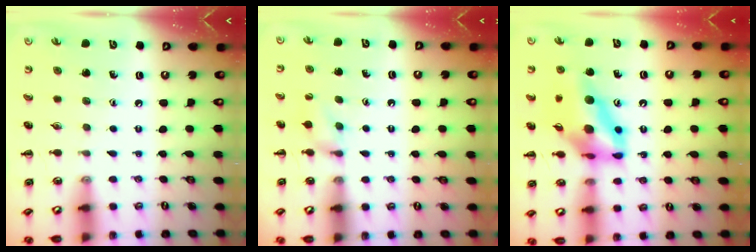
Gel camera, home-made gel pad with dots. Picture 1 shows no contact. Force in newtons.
{"total": 4.9, "press": 4.6, "slide": 1.6}
{"total": 13.2, "press": 12.5, "slide": 4.4}